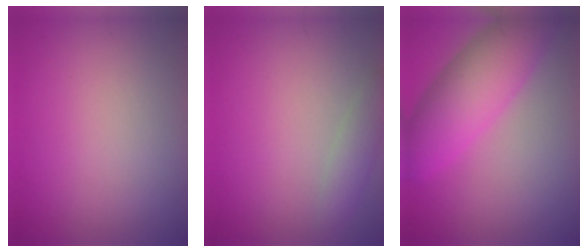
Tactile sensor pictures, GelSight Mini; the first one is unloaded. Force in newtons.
{"total": 1.9, "press": 1.9, "slide": 0.1}
{"total": 7.3, "press": 7.3, "slide": 0.0}